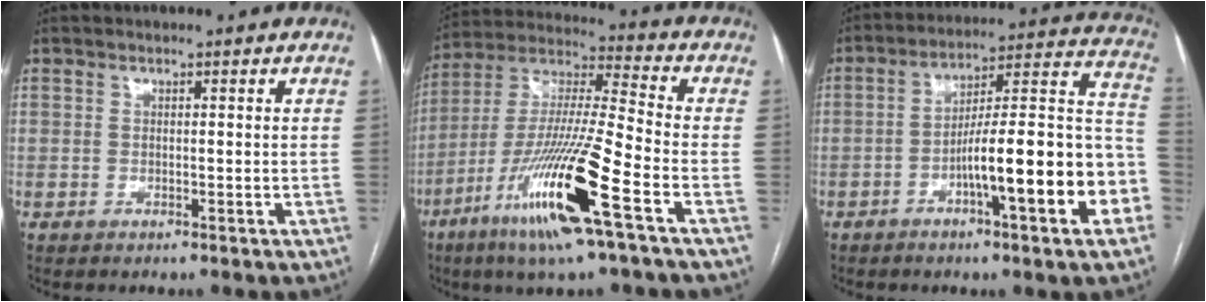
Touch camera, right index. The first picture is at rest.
{"total": 18.9, "force": [-9.0, 0.3, 16.6], "torque": [-0.354, -0.035, -0.173]}
{"total": 19.0, "force": [-6.2, 2.1, 17.8], "torque": [-0.203, 0.030, -0.086]}